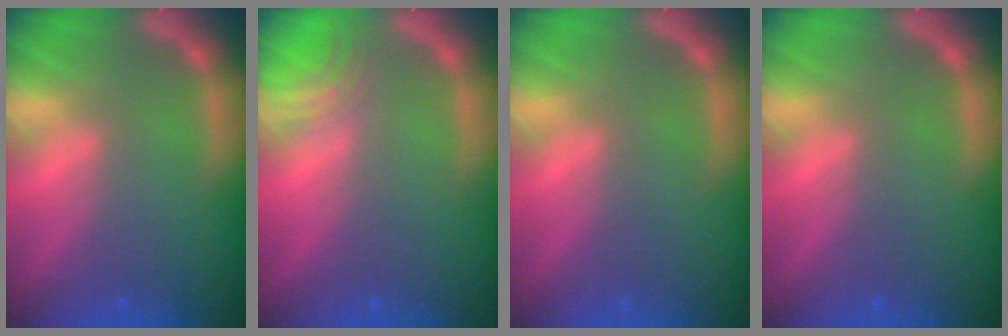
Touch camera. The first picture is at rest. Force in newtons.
{"total": 2.5}
{"total": 0.0}
{"total": 0.0}